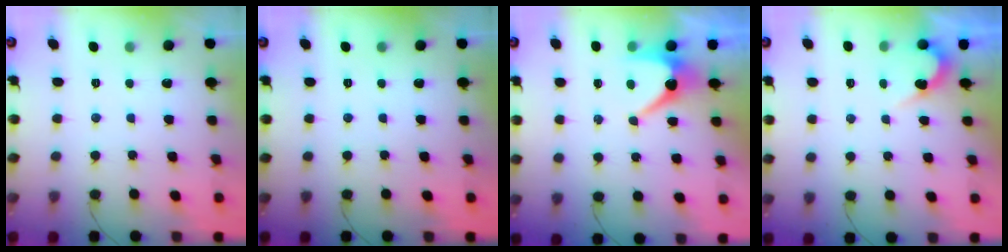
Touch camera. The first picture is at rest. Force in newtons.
{"total": 0.0}
{"total": 7.0, "press": 7.0, "slide": 0.7}
{"total": 3.8, "press": 3.8, "slide": 0.2}